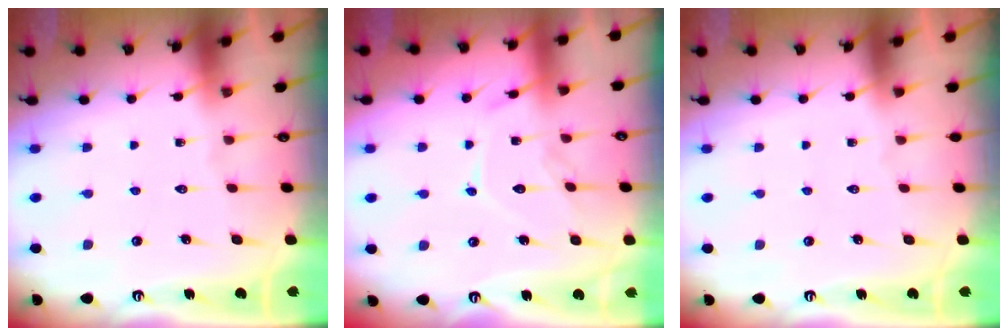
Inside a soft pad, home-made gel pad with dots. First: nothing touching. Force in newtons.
{"total": 11.5, "press": 11.4, "slide": 0.3}
{"total": 0.0}